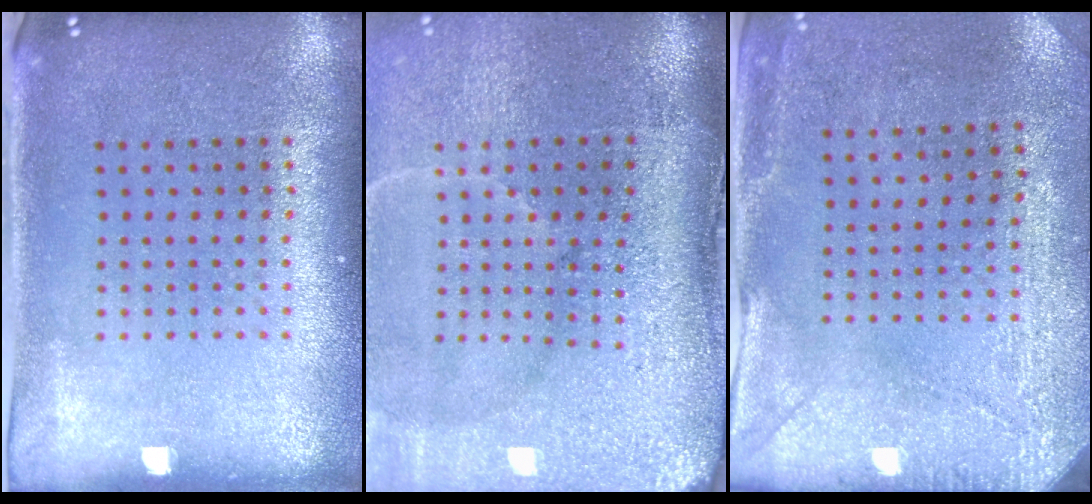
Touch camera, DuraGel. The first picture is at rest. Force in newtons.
{"total": 5.1, "press": 4.1, "slide": 3.0}
{"total": 2.9, "press": 2.4, "slide": 1.6}